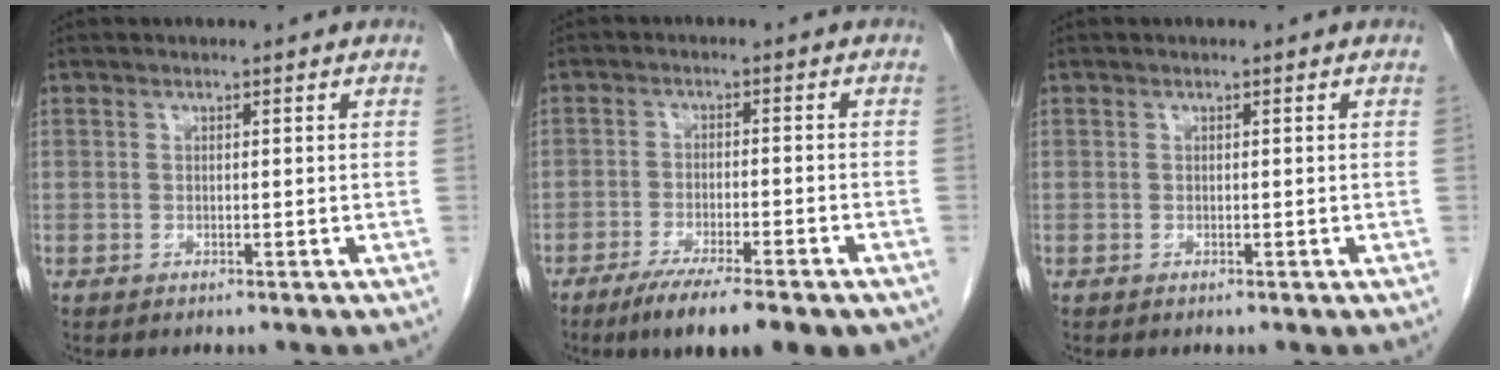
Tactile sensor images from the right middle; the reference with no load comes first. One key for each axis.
{"total": 11.6, "fx": -8.4, "fy": 1.8, "fz": 7.9, "tx": -0.109, "ty": -0.020, "tz": -0.124}
{"total": 0.0}